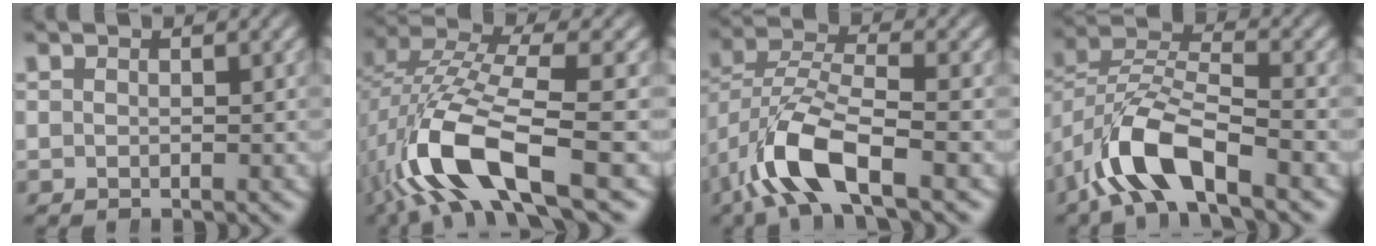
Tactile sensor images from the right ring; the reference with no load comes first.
{"total": 9.1, "force": [-1.7, 4.9, 7.4], "torque": [-0.182, -0.026, -0.016]}
{"total": 6.5, "force": [-1.5, 3.7, 5.1], "torque": [-0.127, -0.026, -0.013]}
{"total": 6.5, "force": [-1.8, 4.1, 4.6], "torque": [-0.116, -0.020, -0.026]}